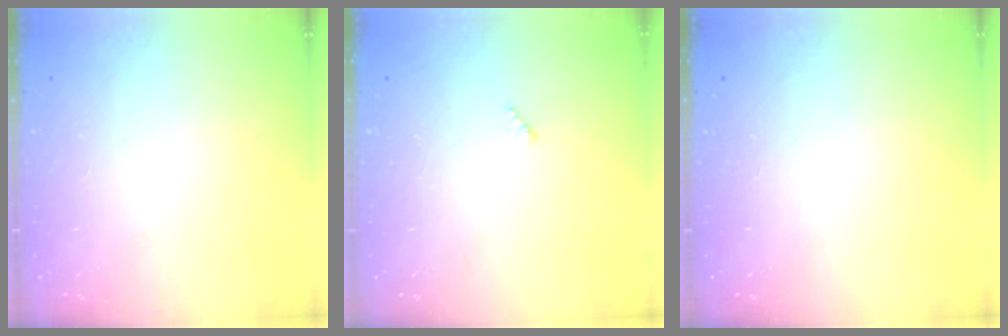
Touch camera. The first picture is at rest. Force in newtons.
{"total": 2.5, "press": 2.5, "slide": 0.3}
{"total": 0.0}